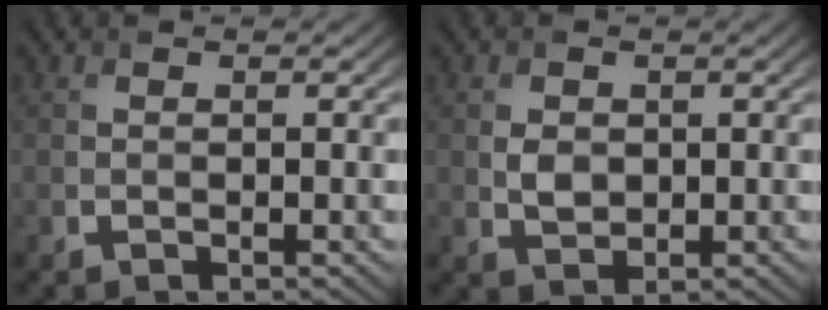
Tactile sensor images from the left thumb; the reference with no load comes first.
{"total": 1.9, "force": [-0.3, 1.5, 1.1], "torque": [-0.022, -0.007, -0.006]}